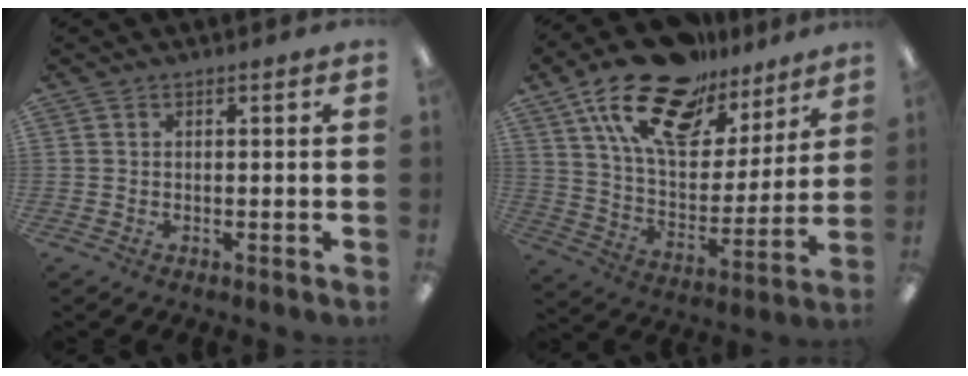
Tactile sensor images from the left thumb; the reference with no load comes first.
{"total": 21.6, "force": [14.4, 10.6, 12.0], "torque": [-0.207, -0.078, 0.254]}